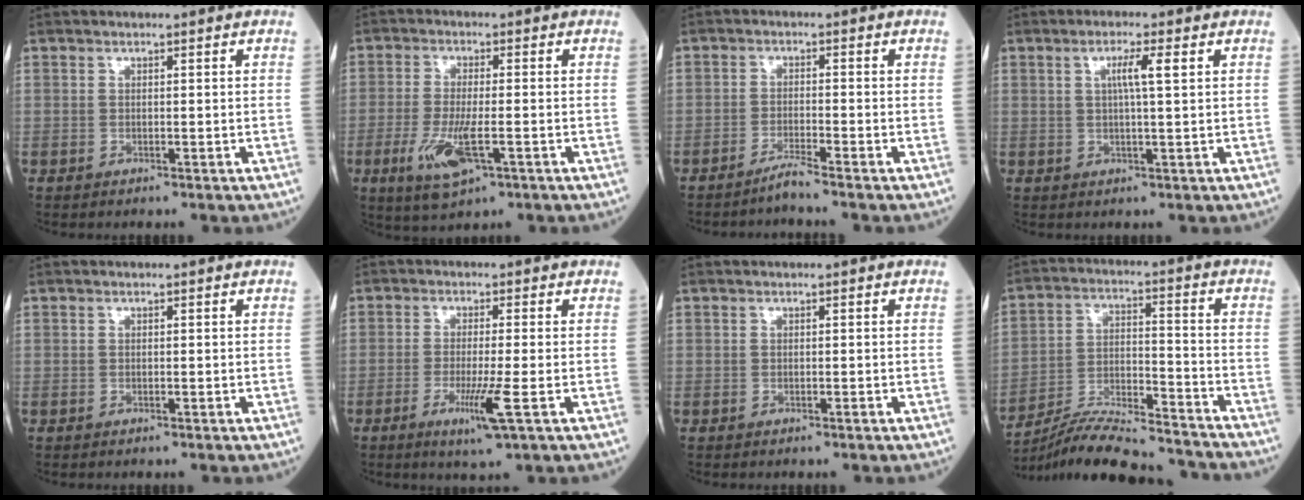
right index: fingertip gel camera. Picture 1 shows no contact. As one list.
[{"total": 7.6, "force": [-2.8, 1.8, 6.9], "torque": [-0.145, -0.018, -0.045]}, {"total": 2.4, "force": [-1.9, -0.6, 1.4], "torque": [-0.032, -0.004, -0.039]}, {"total": 3.6, "force": [1.1, -0.3, 3.4], "torque": [-0.064, 0.003, 0.018]}, {"total": 0.0}, {"total": 5.6, "force": [-2.1, -0.7, 5.2], "torque": [-0.098, -0.018, -0.038]}, {"total": 0.0}, {"total": 17.8, "force": [-16.8, 1.5, 6.0], "torque": [-0.129, 0.002, -0.270]}]